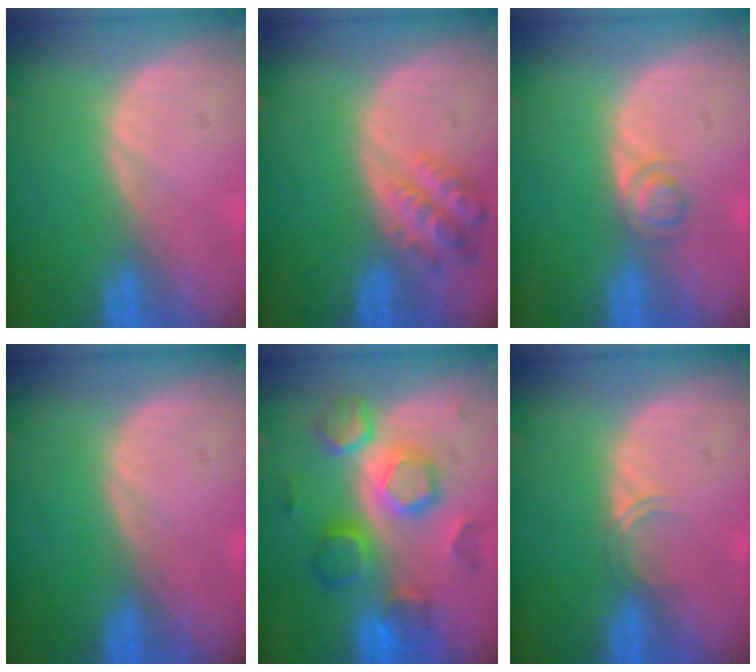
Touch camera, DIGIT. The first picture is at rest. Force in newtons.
{"total": 5.1, "press": 4.8, "slide": 1.6}
{"total": 2.7, "press": 2.7, "slide": 0.2}
{"total": 0.0}
{"total": 9.2, "press": 9.2, "slide": 0.3}
{"total": 1.7, "press": 1.4, "slide": 1.0}